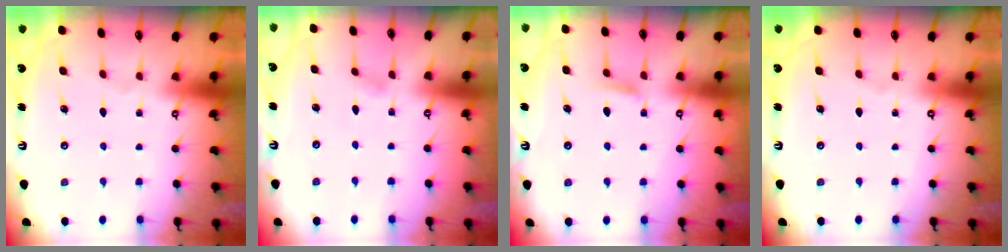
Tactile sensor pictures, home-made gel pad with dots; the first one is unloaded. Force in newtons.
{"total": 2.8, "press": 2.8, "slide": 0.3}
{"total": 5.5, "press": 5.4, "slide": 0.8}
{"total": 0.0}